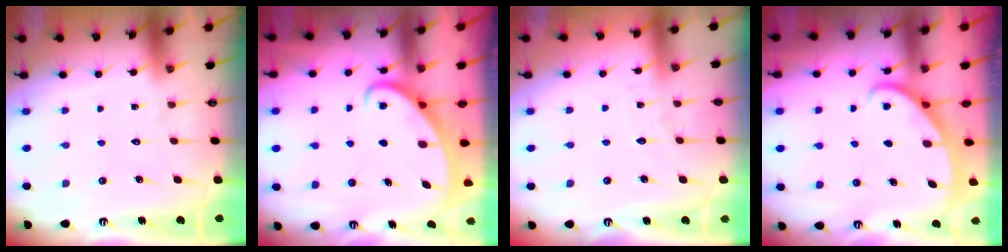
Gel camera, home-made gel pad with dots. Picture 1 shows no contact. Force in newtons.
{"total": 2.4, "press": 2.4, "slide": 0.4}
{"total": 3.0, "press": 3.0, "slide": 0.3}
{"total": 2.8, "press": 2.8, "slide": 0.1}